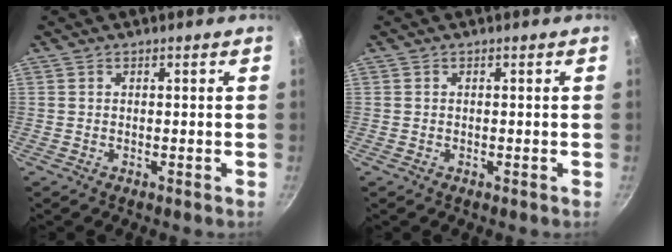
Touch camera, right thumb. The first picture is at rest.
{"total": 0.0}